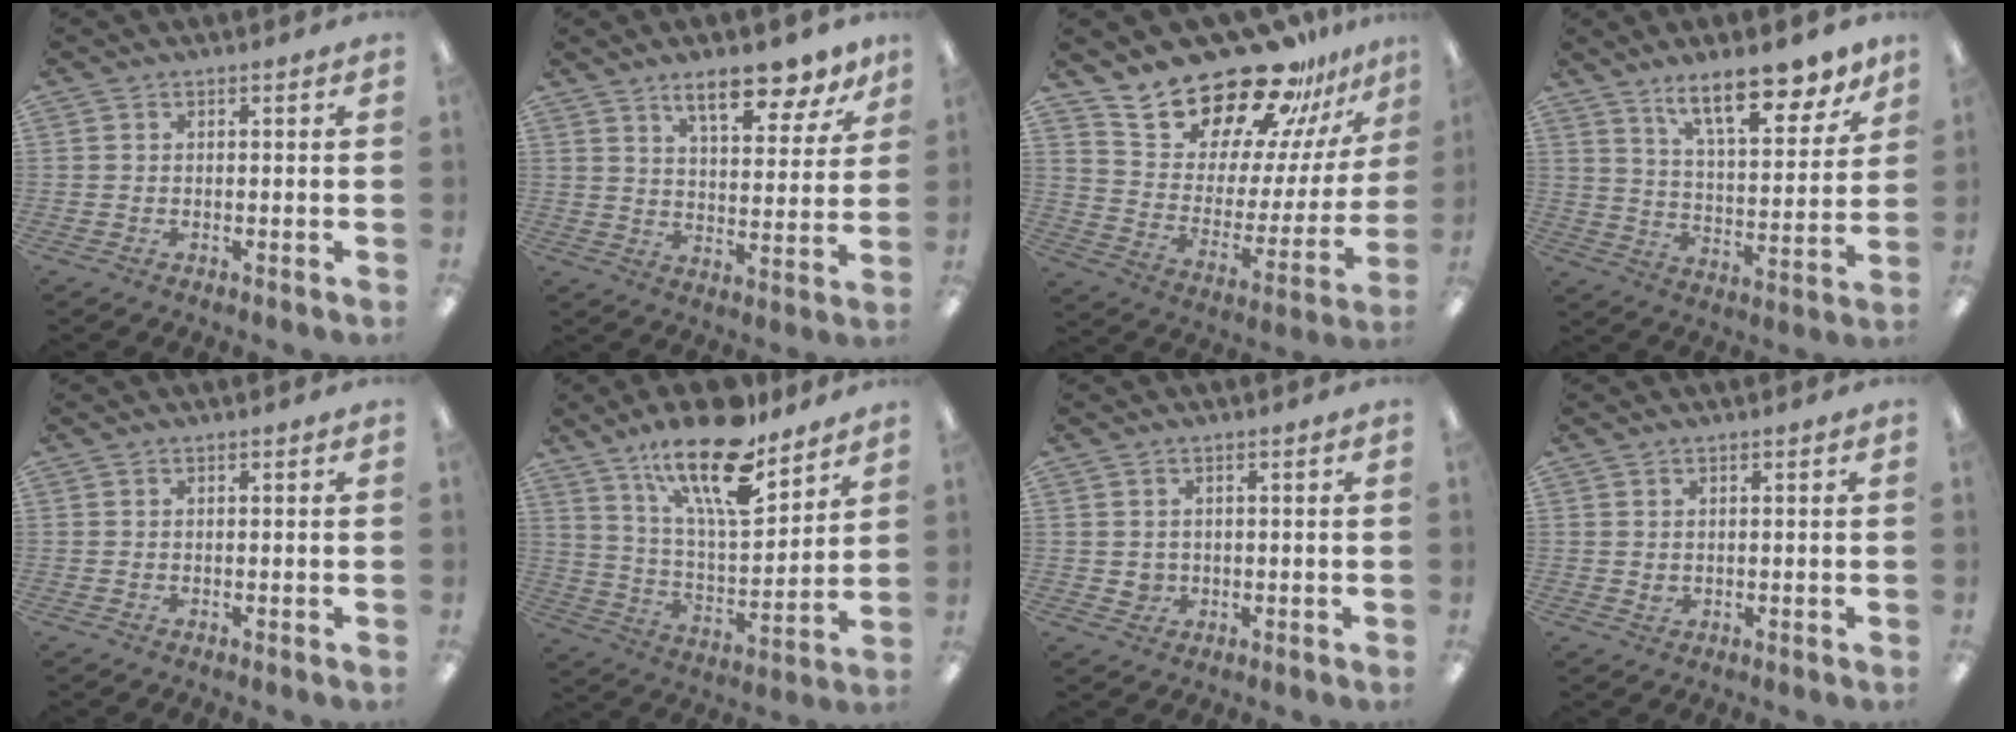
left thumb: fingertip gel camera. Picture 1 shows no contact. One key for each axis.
{"total": 12.4, "fx": 9.2, "fy": 4.2, "fz": 7.2, "tx": -0.090, "ty": -0.051, "tz": 0.155}
{"total": 24.3, "fx": 20.3, "fy": 10.0, "fz": 8.9, "tx": -0.138, "ty": -0.153, "tz": 0.359}
{"total": 17.3, "fx": 12.9, "fy": 5.9, "fz": 10.0, "tx": -0.146, "ty": -0.078, "tz": 0.214}
{"total": 0.0}
{"total": 21.5, "fx": 14.9, "fy": 7.2, "fz": 13.7, "tx": -0.229, "ty": -0.088, "tz": 0.249}
{"total": 2.3, "fx": 0.4, "fy": 2.2, "fz": 0.6, "tx": -0.005, "ty": 0.000, "tz": 0.005}
{"total": 1.3, "fx": 0.7, "fy": 0.9, "fz": 0.5, "tx": -0.004, "ty": -0.001, "tz": 0.011}